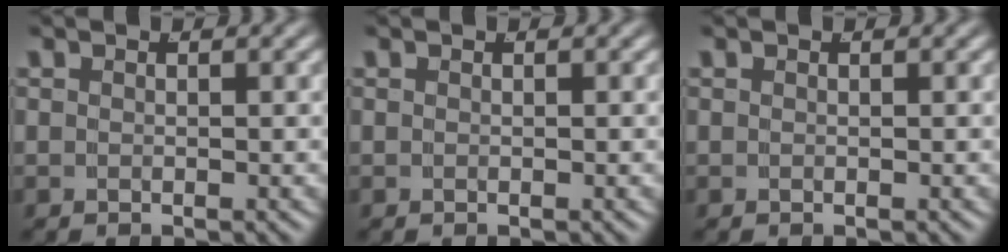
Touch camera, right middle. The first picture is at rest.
{"total": 0.0}
{"total": 0.0}